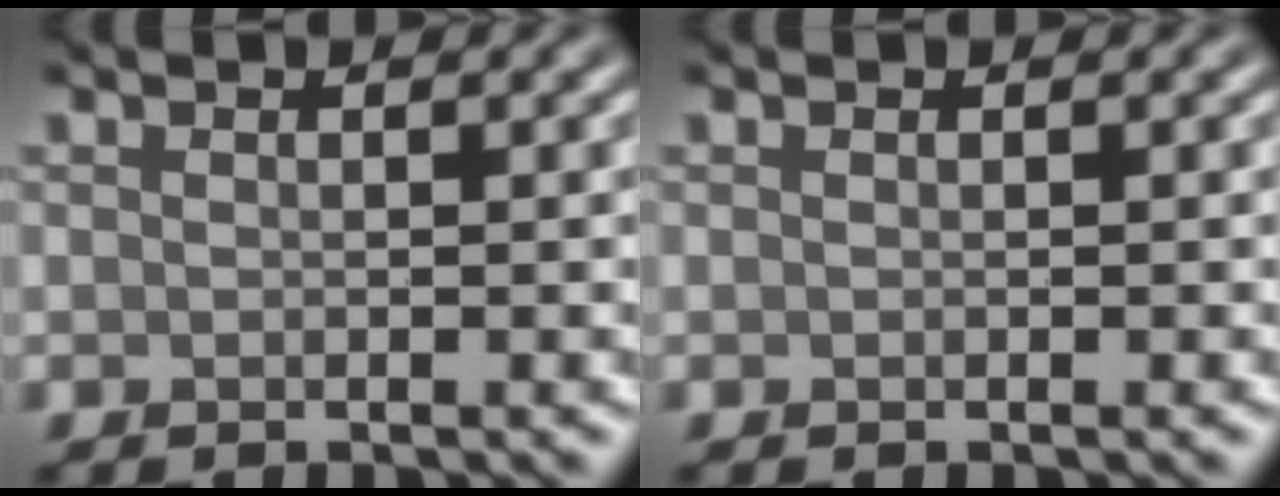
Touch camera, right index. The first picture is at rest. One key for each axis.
{"total": 0.0}